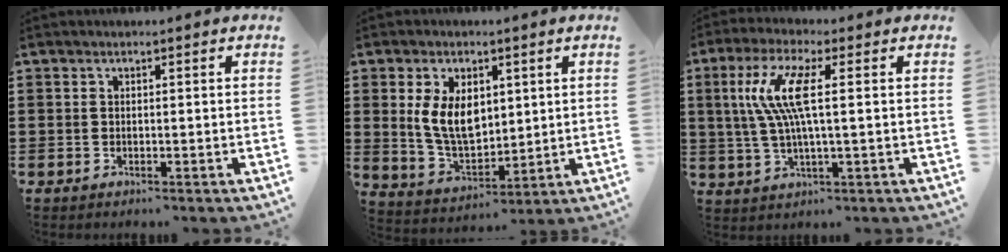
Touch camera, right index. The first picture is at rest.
{"total": 8.0, "force": [1.9, 5.0, 6.0], "torque": [-0.131, 0.006, 0.033]}
{"total": 8.4, "force": [1.3, 1.3, 8.2], "torque": [-0.185, -0.012, 0.010]}